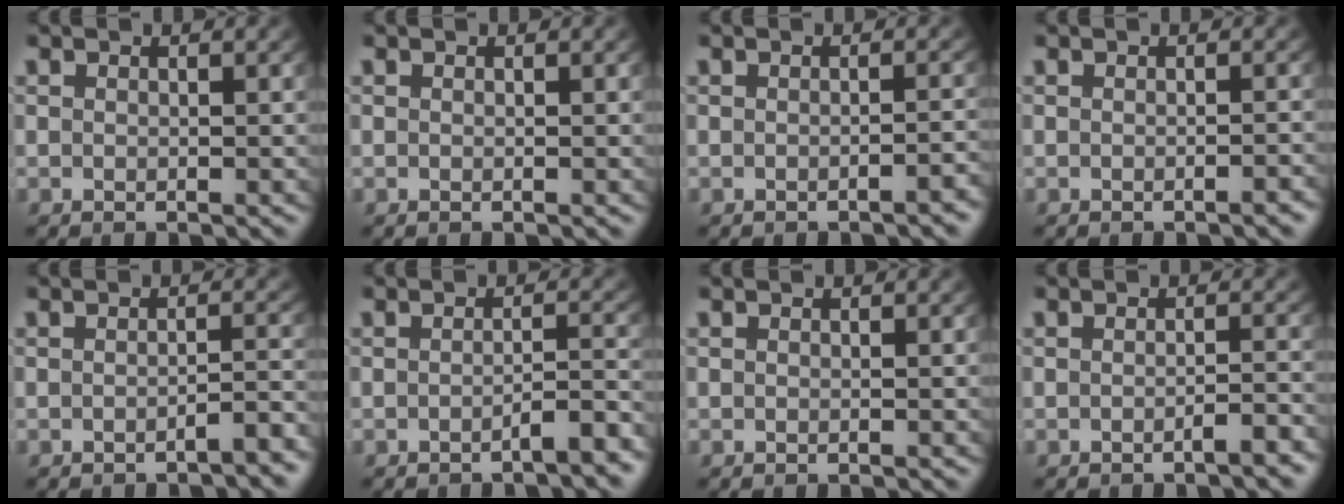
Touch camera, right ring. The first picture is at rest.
{"total": 0.0}
{"total": 1.2, "force": [-1.2, -0.1, 0.4], "torque": [-0.008, 0.000, -0.017]}
{"total": 0.7, "force": [-0.6, -0.2, 0.2], "torque": [-0.006, 0.001, -0.010]}
{"total": 1.8, "force": [-1.6, 0.1, 0.9], "torque": [-0.013, -0.001, -0.026]}
{"total": 2.2, "force": [-1.8, 0.2, 1.2], "torque": [-0.012, -0.001, -0.031]}
{"total": 0.0}
{"total": 1.4, "force": [-1.2, -0.1, 0.7], "torque": [-0.007, 0.001, -0.023]}